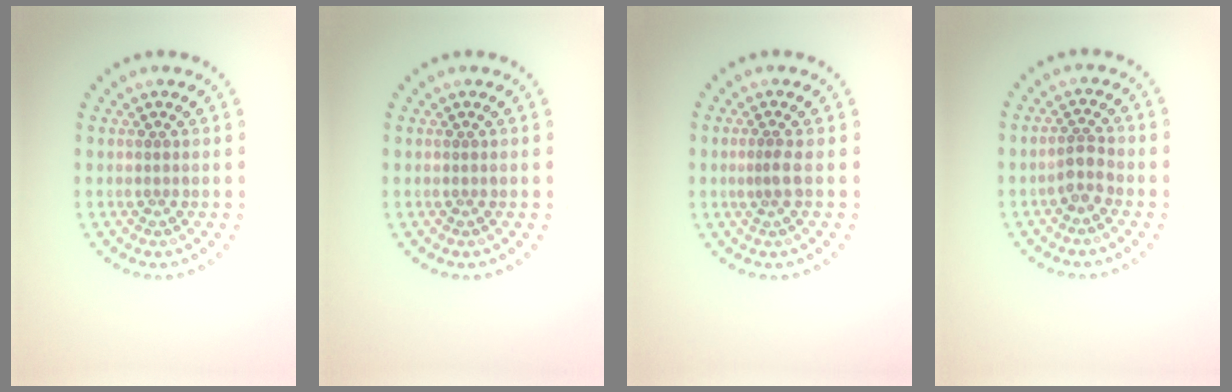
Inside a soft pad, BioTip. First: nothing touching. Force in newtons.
{"total": 0.0}
{"total": 1.0, "press": 0.6, "slide": 0.8}
{"total": 1.8, "press": 1.5, "slide": 1.0}